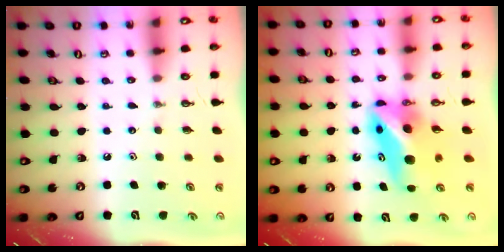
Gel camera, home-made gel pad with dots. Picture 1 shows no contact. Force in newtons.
{"total": 9.1, "press": 8.9, "slide": 1.6}